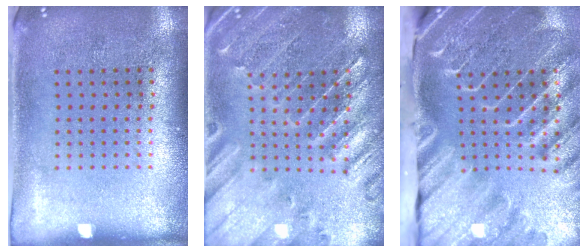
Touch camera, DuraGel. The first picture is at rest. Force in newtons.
{"total": 1.0, "press": 0.9, "slide": 0.3}
{"total": 4.6, "press": 3.4, "slide": 3.1}